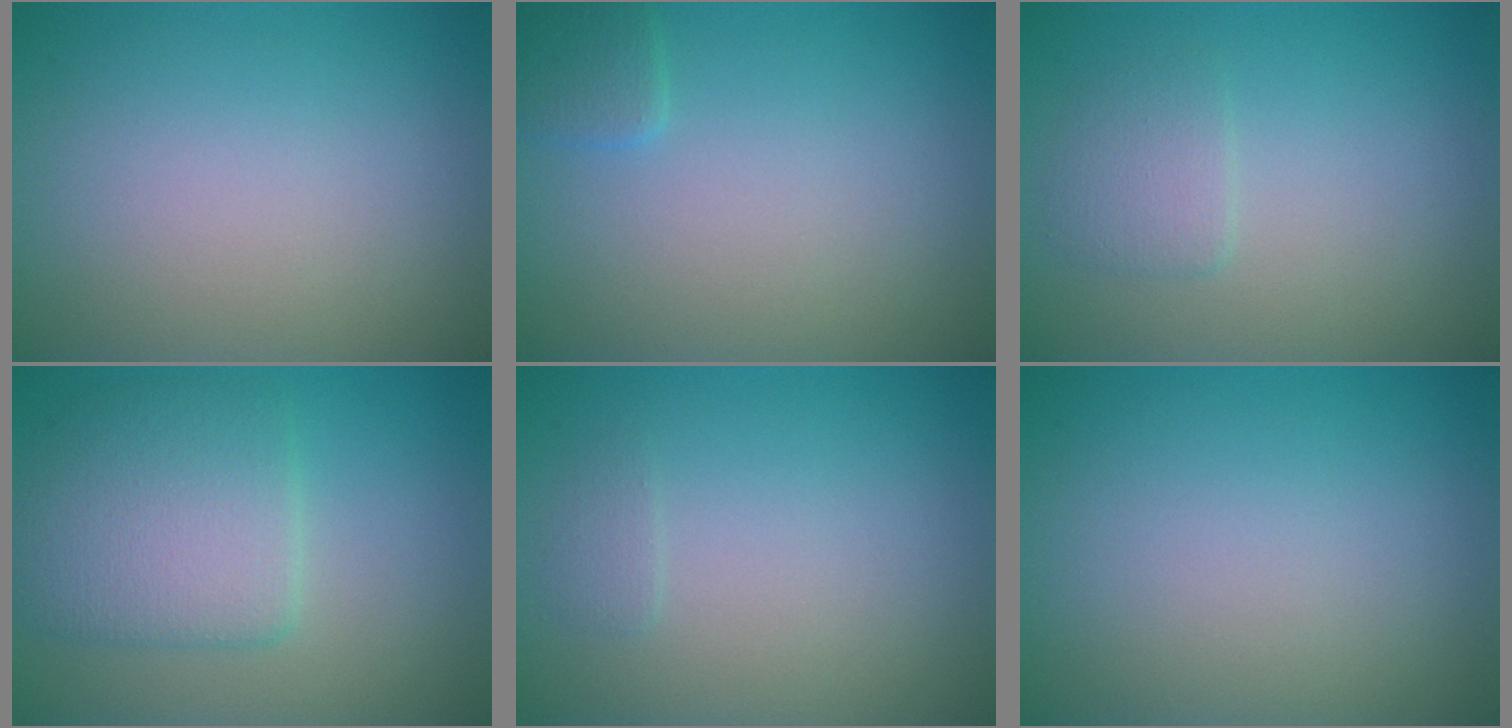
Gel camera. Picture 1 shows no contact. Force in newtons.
{"total": 1.3, "press": 1.3, "slide": 0.1}
{"total": 1.6, "press": 1.6, "slide": 0.3}
{"total": 5.2, "press": 5.2, "slide": 0.5}
{"total": 0.7, "press": 0.7, "slide": 0.2}
{"total": 0.0}